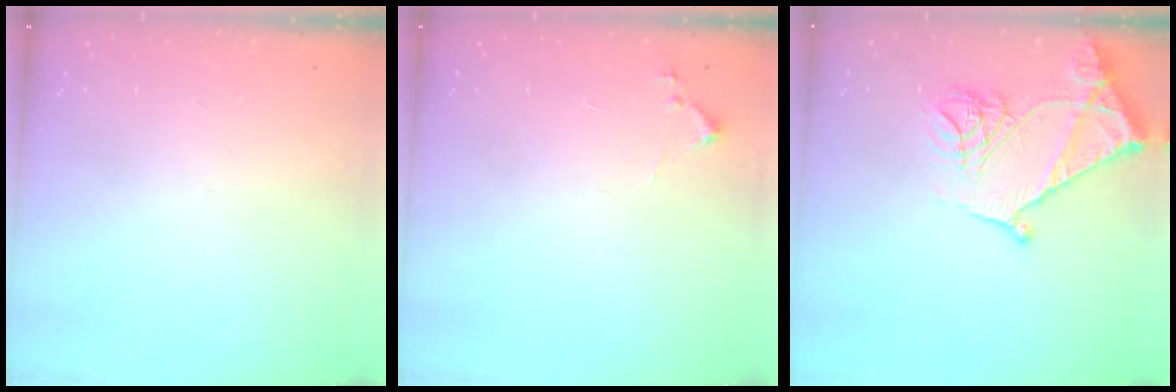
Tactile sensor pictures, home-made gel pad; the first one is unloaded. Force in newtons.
{"total": 5.7, "press": 5.7, "slide": 0.6}
{"total": 17.4, "press": 17.4, "slide": 1.3}